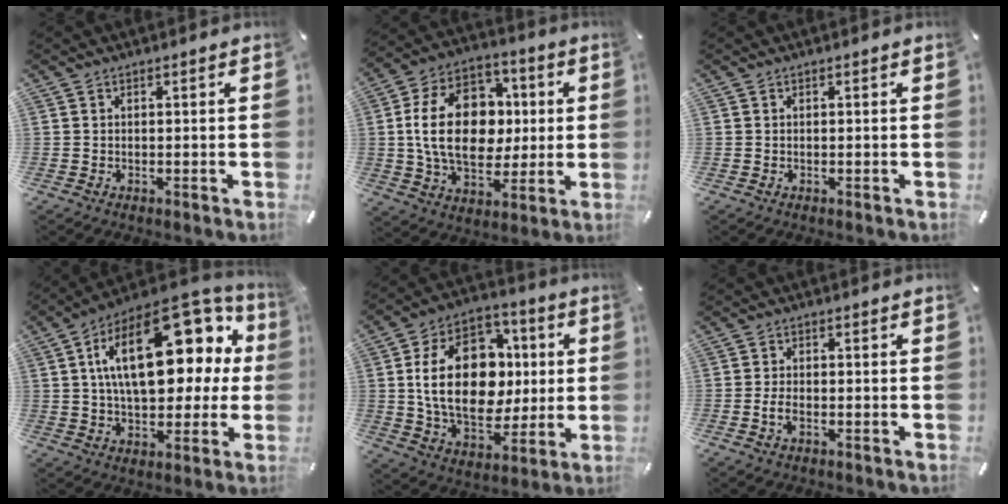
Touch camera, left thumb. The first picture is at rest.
{"total": 20.6, "force": [1.0, 14.8, 14.2], "torque": [-0.264, 0.013, 0.016]}
{"total": 0.0}
{"total": 24.9, "force": [7.7, 13.3, 19.5], "torque": [-0.320, -0.039, 0.132]}
{"total": 22.9, "force": [1.8, 16.1, 16.2], "torque": [-0.299, 0.004, 0.031]}
{"total": 2.9, "force": [-1.1, 1.5, 2.2], "torque": [-0.052, 0.000, -0.022]}